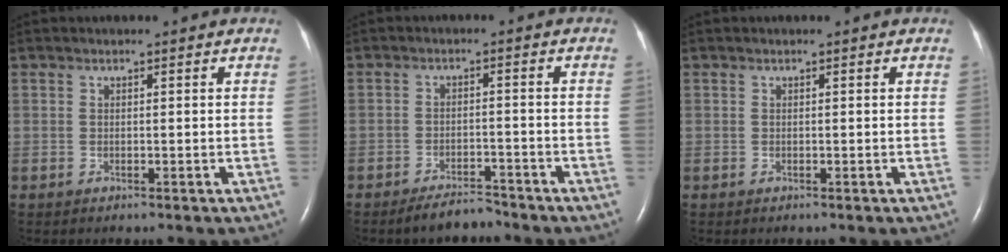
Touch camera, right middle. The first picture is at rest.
{"total": 3.8, "force": [-3.6, 0.8, 1.1], "torque": [-0.025, -0.008, -0.061]}
{"total": 0.0}